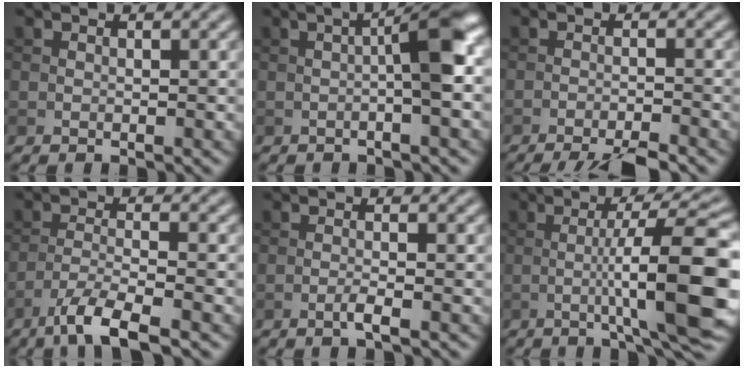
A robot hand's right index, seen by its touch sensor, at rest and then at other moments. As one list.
[{"total": 5.0, "force": [-0.1, 0.6, 5.0], "torque": [-0.075, 0.015, -0.008]}, {"total": 5.8, "force": [-4.7, 0.8, 3.2], "torque": [-0.051, -0.013, -0.079]}, {"total": 5.1, "force": [-3.5, 0.9, 3.6], "torque": [-0.067, -0.002, -0.072]}, {"total": 1.6, "force": [-0.7, 0.2, 1.4], "torque": [-0.023, 0.004, -0.018]}, {"total": 11.1, "force": [-1.4, 1.8, 10.8], "torque": [-0.145, 0.010, -0.025]}]